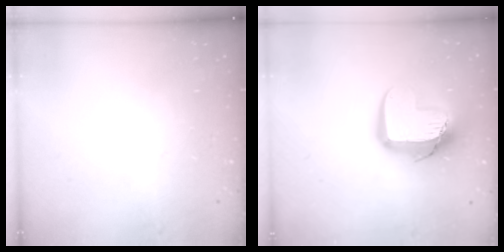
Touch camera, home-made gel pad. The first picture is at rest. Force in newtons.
{"total": 13.3, "press": 13.3, "slide": 1.4}